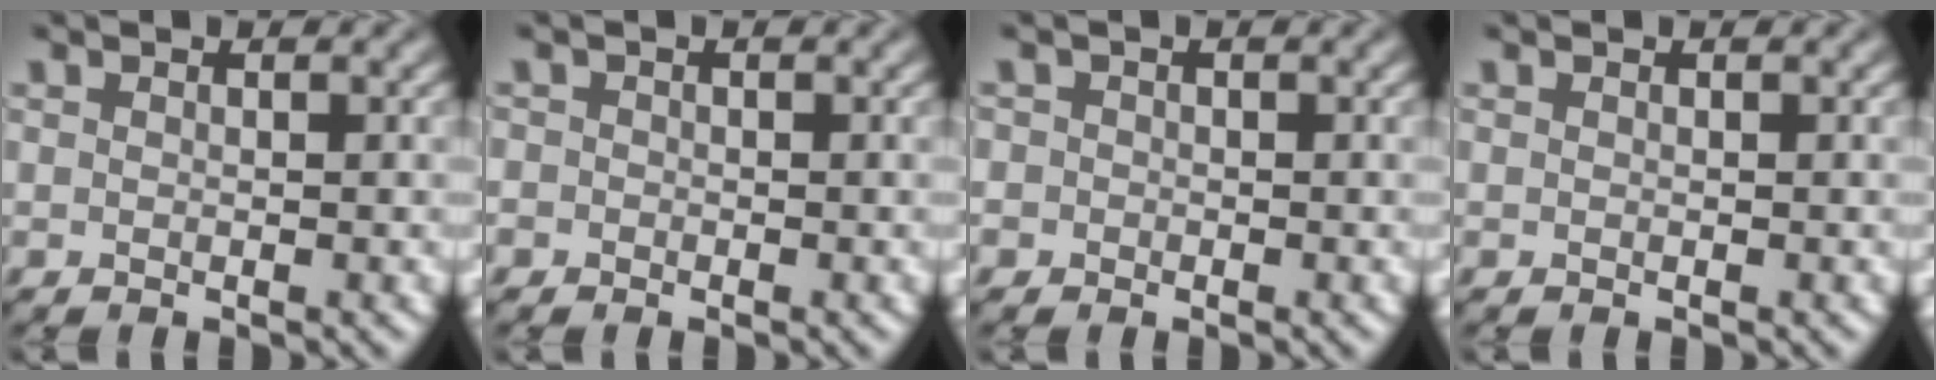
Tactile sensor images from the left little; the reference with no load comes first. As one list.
[{"total": 0.9, "force": [-0.3, 0.9, 0.1], "torque": [0.009, -0.005, -0.008]}, {"total": 1.2, "force": [-0.1, 1.2, 0.1], "torque": [0.016, 0.001, -0.012]}, {"total": 0.0}]